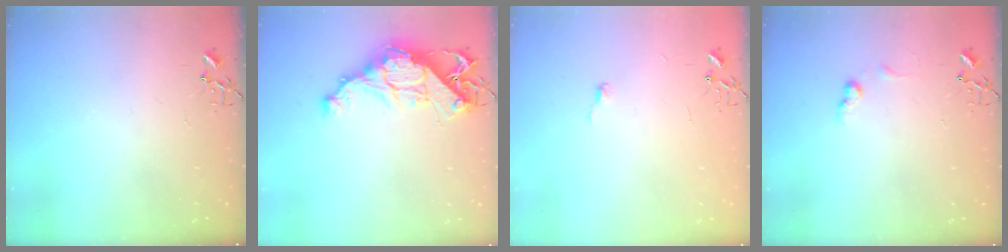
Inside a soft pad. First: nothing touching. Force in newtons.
{"total": 13.4, "press": 13.4, "slide": 1.1}
{"total": 3.7, "press": 3.7, "slide": 0.3}
{"total": 6.0, "press": 6.0, "slide": 0.8}